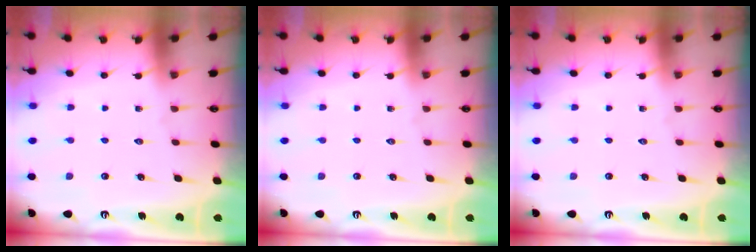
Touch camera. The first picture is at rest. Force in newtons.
{"total": 0.0}
{"total": 0.0}